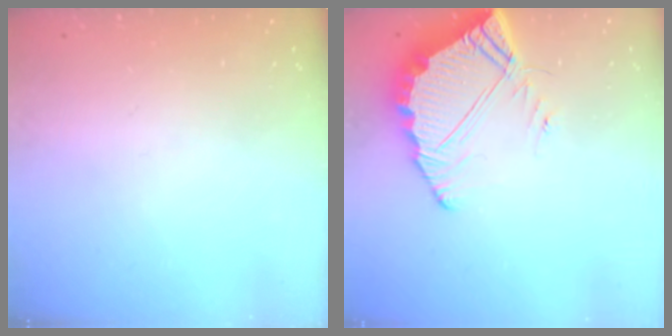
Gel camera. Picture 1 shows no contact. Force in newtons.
{"total": 9.2, "press": 9.1, "slide": 0.7}